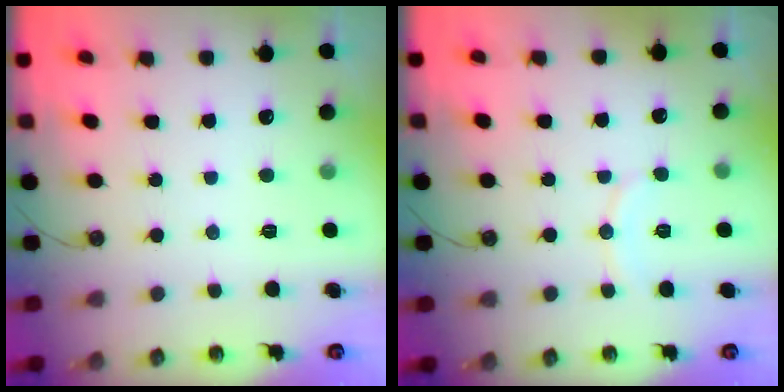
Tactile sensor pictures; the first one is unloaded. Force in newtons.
{"total": 6.1, "press": 6.1, "slide": 0.7}